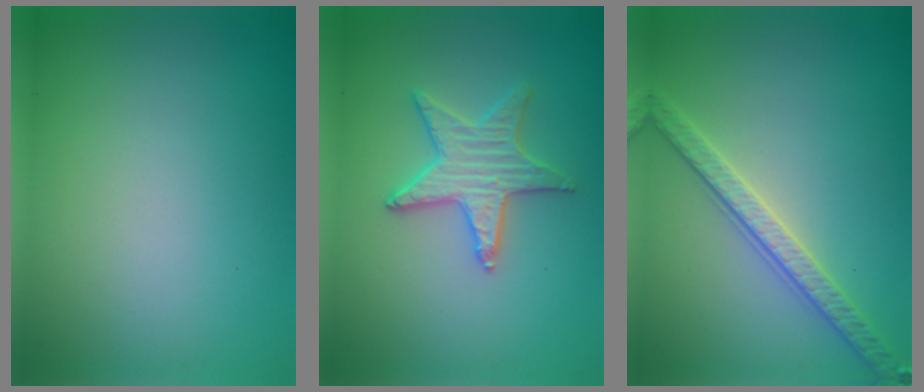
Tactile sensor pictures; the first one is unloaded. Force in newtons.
{"total": 3.3, "press": 3.3, "slide": 0.3}
{"total": 3.1, "press": 2.9, "slide": 1.1}